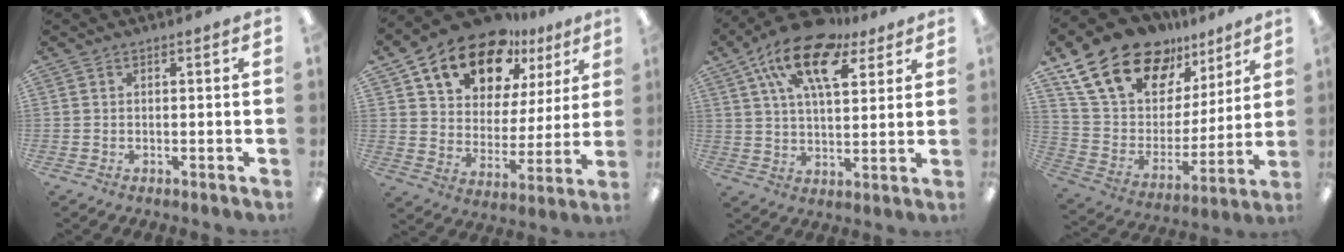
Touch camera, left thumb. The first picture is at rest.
{"total": 17.5, "force": [12.3, 9.8, 7.8], "torque": [-0.147, -0.068, 0.224]}
{"total": 17.6, "force": [10.0, 8.3, 11.9], "torque": [-0.206, -0.034, 0.174]}
{"total": 21.8, "force": [15.1, 12.1, 10.0], "torque": [-0.192, -0.086, 0.283]}